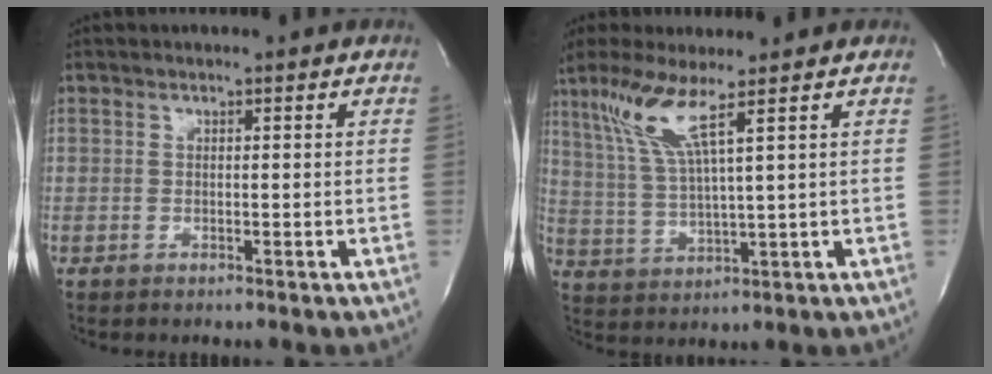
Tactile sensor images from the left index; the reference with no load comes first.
{"total": 7.6, "force": [4.4, -0.7, 6.2], "torque": [-0.141, 0.002, 0.094]}